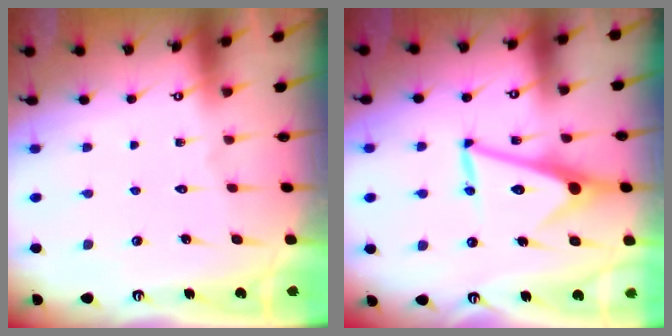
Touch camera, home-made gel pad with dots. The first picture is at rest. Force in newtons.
{"total": 12.8, "press": 12.8, "slide": 0.5}